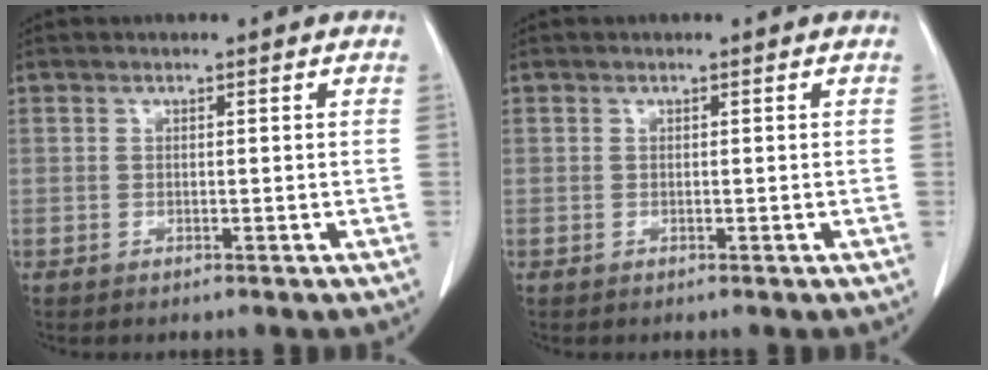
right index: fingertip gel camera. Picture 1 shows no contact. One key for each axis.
{"total": 0.0}